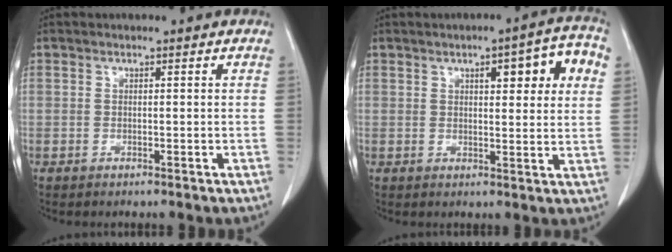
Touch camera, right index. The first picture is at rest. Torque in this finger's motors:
{"motor_torque": [0.66, 0.06, 0.33, 0.04]}